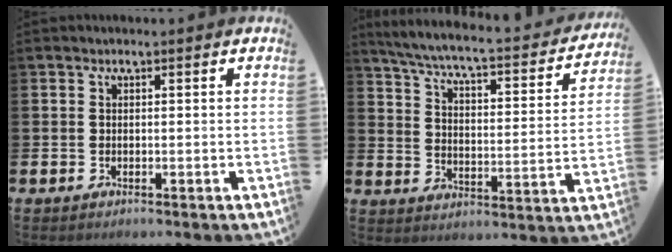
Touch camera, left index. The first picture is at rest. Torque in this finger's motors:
{"motor_torque": [0.96, -1.18, 0.42, 0.06]}